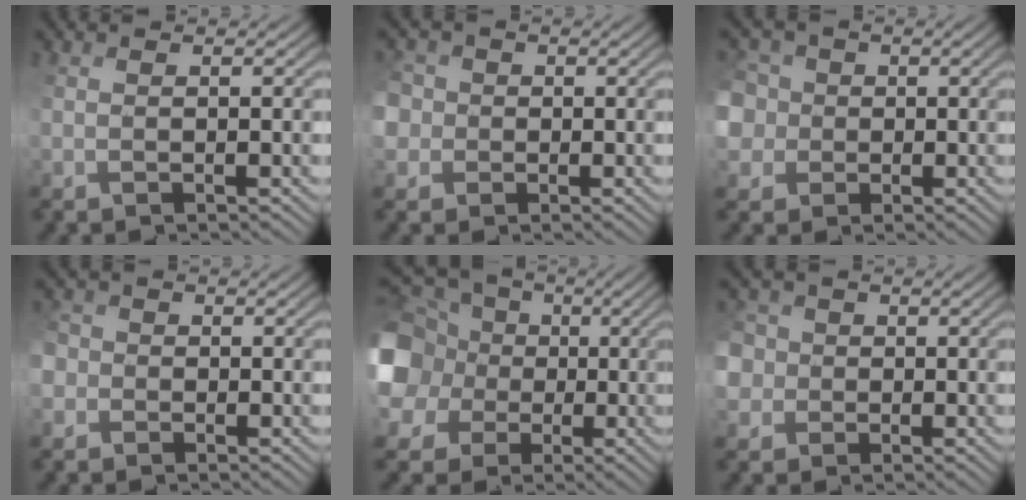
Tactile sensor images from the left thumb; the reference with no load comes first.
{"total": 5.4, "force": [-0.4, 5.1, 1.7], "torque": [-0.072, 0.015, -0.032]}
{"total": 6.8, "force": [1.1, 6.3, 2.2], "torque": [-0.094, 0.009, -0.001]}
{"total": 3.3, "force": [-1.3, 2.9, 1.0], "torque": [-0.033, 0.005, -0.031]}
{"total": 17.2, "force": [2.4, 15.6, 6.7], "torque": [-0.241, 0.022, 0.010]}
{"total": 5.9, "force": [0.1, 5.6, 1.9], "torque": [-0.080, 0.018, -0.028]}